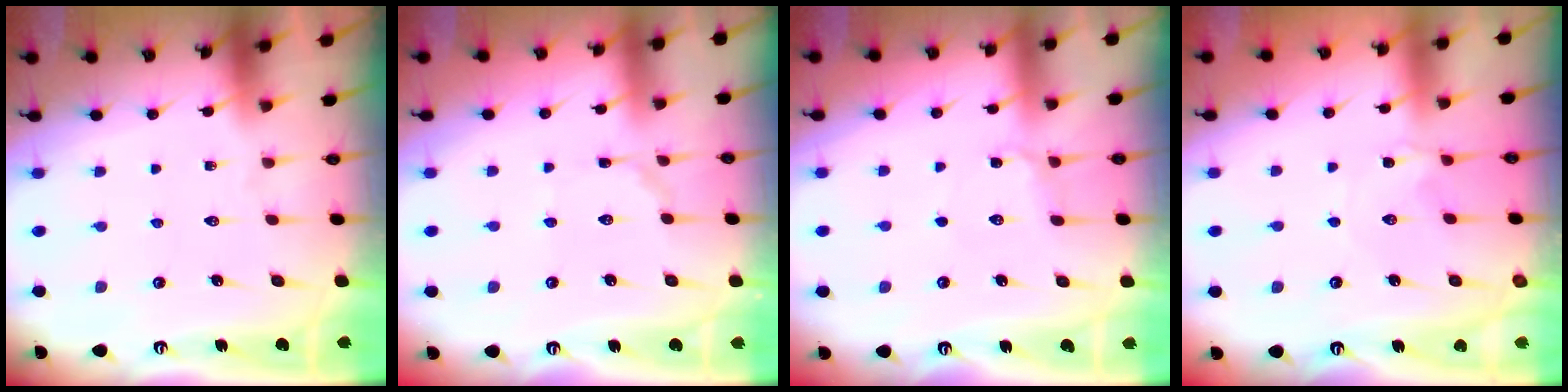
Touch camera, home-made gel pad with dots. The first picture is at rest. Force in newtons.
{"total": 3.0, "press": 2.9, "slide": 0.3}
{"total": 3.8, "press": 3.8, "slide": 0.6}
{"total": 2.4, "press": 2.4, "slide": 0.3}